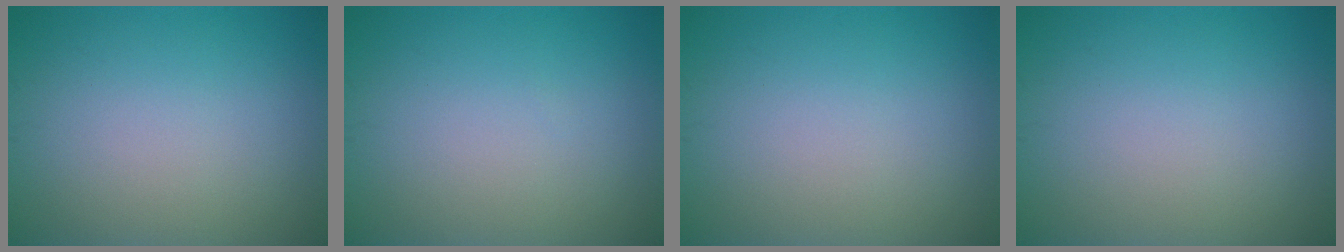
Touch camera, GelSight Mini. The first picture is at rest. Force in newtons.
{"total": 0.0}
{"total": 0.0}
{"total": 0.0}